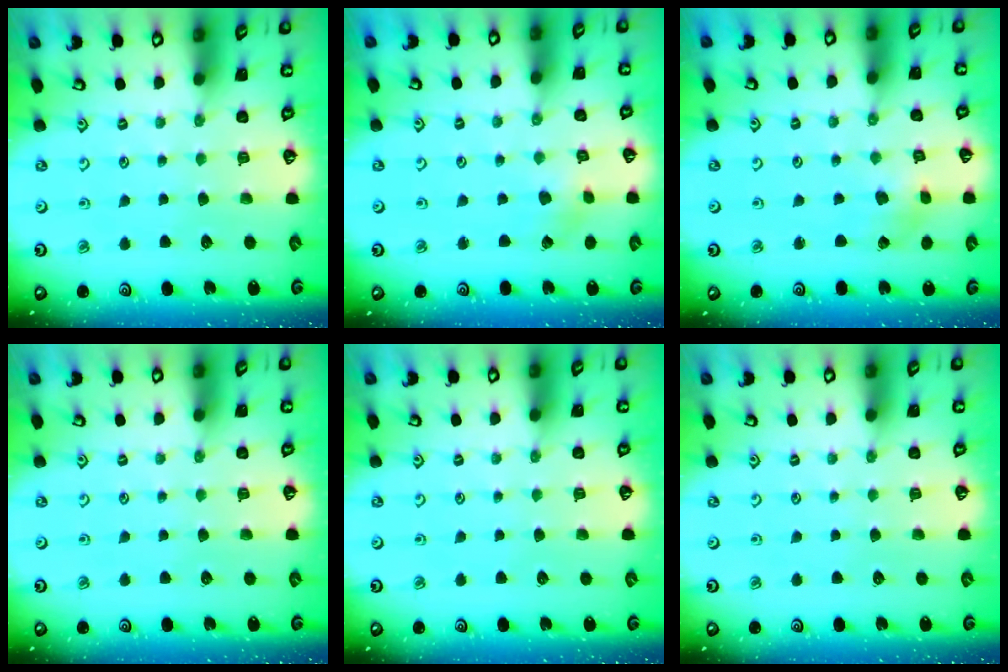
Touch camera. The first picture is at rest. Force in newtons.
{"total": 2.3, "press": 2.3, "slide": 0.3}
{"total": 2.5, "press": 2.4, "slide": 0.5}
{"total": 0.0}
{"total": 0.0}
{"total": 0.0}